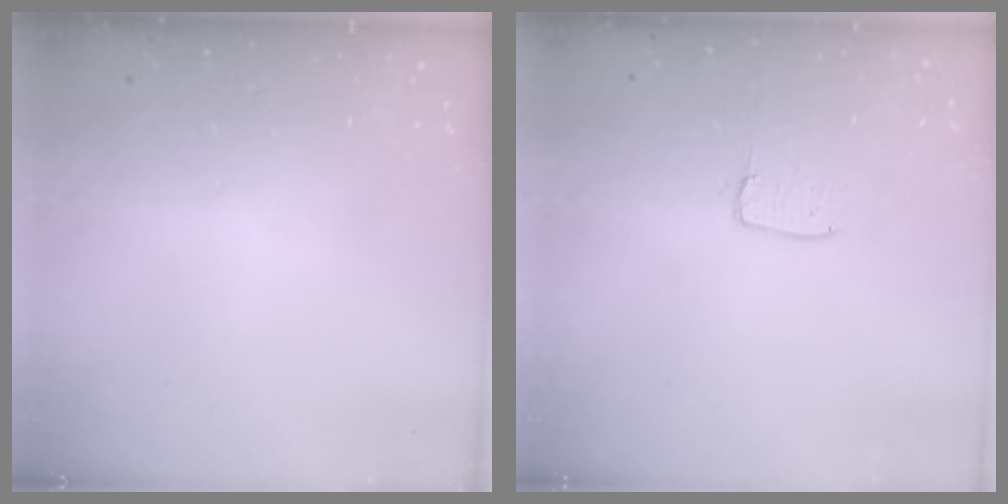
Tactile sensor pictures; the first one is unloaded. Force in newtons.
{"total": 3.8, "press": 3.8, "slide": 0.3}